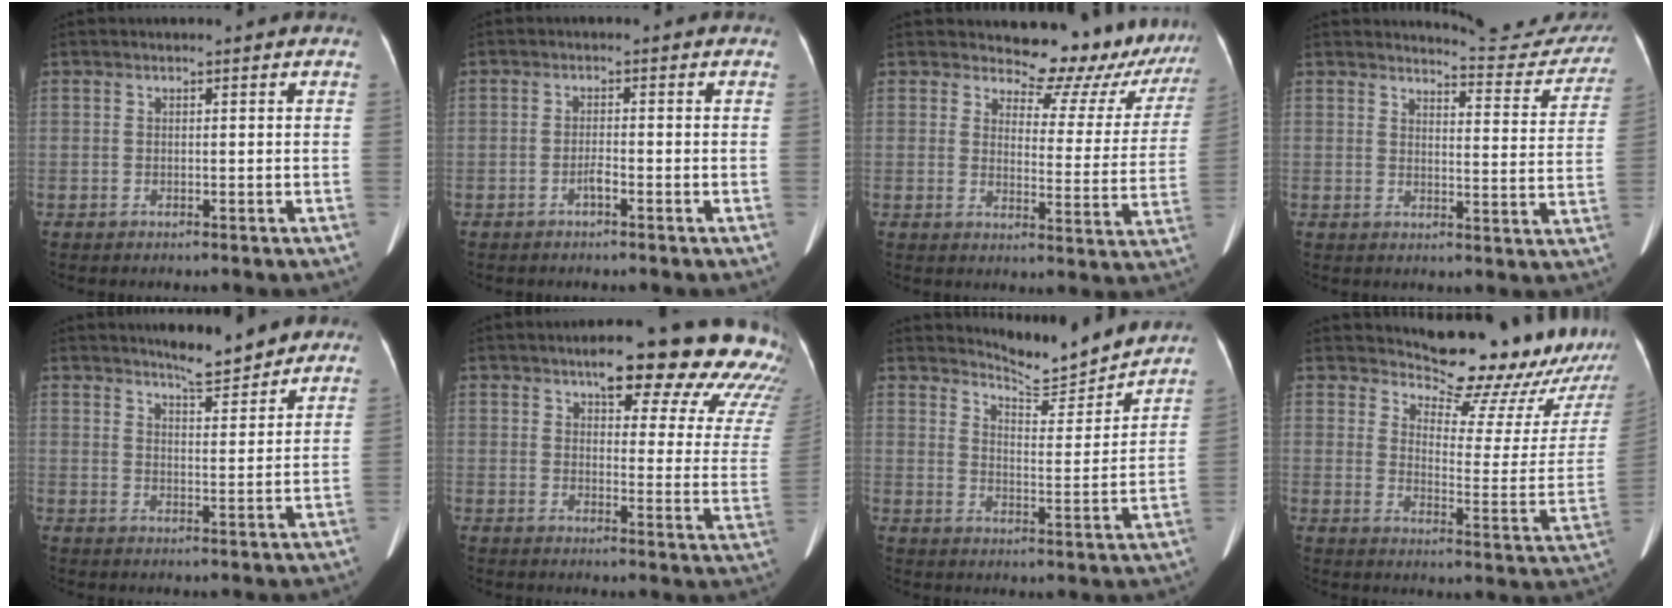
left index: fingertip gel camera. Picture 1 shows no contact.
{"total": 0.9, "force": [-0.6, 0.1, 0.7], "torque": [-0.016, 0.001, -0.011]}
{"total": 15.4, "force": [14.5, 4.4, 2.9], "torque": [-0.010, -0.064, 0.143]}
{"total": 11.2, "force": [11.1, 1.3, 0.1], "torque": [0.015, -0.056, 0.115]}
{"total": 6.4, "force": [5.7, 1.1, 2.7], "torque": [-0.042, 0.000, 0.085]}
{"total": 21.5, "force": [17.8, 5.0, 11.1], "torque": [-0.112, -0.043, 0.188]}
{"total": 10.1, "force": [10.0, 0.0, 1.1], "torque": [-0.029, -0.018, 0.144]}
{"total": 17.7, "force": [16.5, 3.2, 5.8], "torque": [-0.065, -0.087, 0.187]}